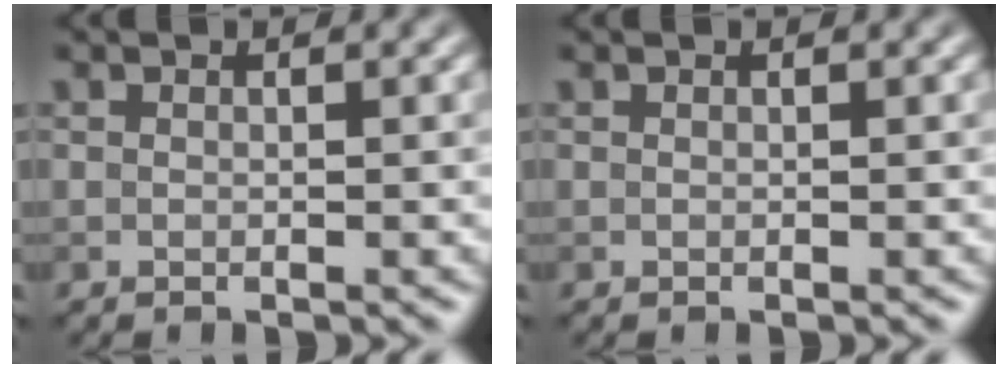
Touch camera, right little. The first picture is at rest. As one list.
[{"total": 0.0}]